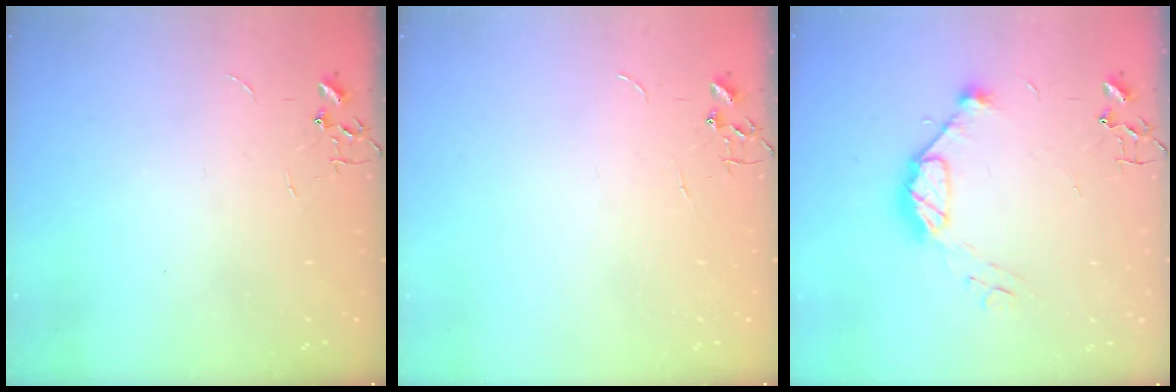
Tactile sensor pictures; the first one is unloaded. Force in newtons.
{"total": 0.0}
{"total": 10.2, "press": 10.2, "slide": 1.1}